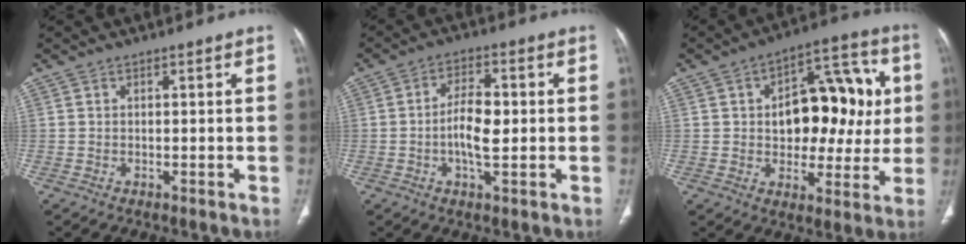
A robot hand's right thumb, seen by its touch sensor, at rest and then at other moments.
{"total": 7.1, "force": [-0.7, 3.1, 6.4], "torque": [-0.112, 0.007, -0.016]}
{"total": 19.0, "force": [2.3, 11.3, 15.1], "torque": [-0.151, 0.025, 0.036]}